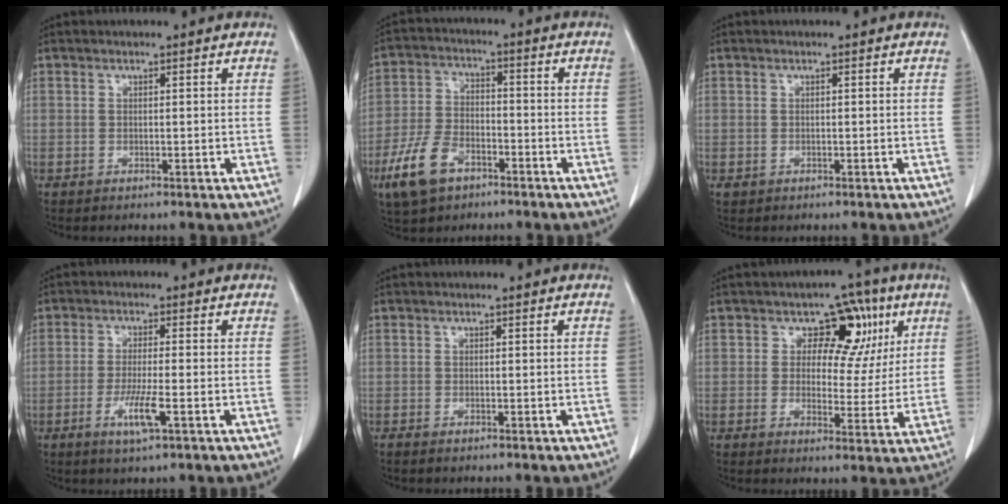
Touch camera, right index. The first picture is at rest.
{"total": 9.6, "force": [-5.5, 5.1, 6.0], "torque": [-0.139, 0.001, -0.102]}
{"total": 0.6, "force": [-0.2, 0.5, 0.2], "torque": [-0.005, 0.002, 0.000]}
{"total": 5.2, "force": [-2.2, 0.2, 4.7], "torque": [-0.093, -0.011, -0.039]}
{"total": 1.0, "force": [-0.8, 0.2, 0.5], "torque": [-0.013, -0.002, -0.010]}
{"total": 8.4, "force": [3.3, 6.1, 4.7], "torque": [-0.030, 0.018, 0.043]}